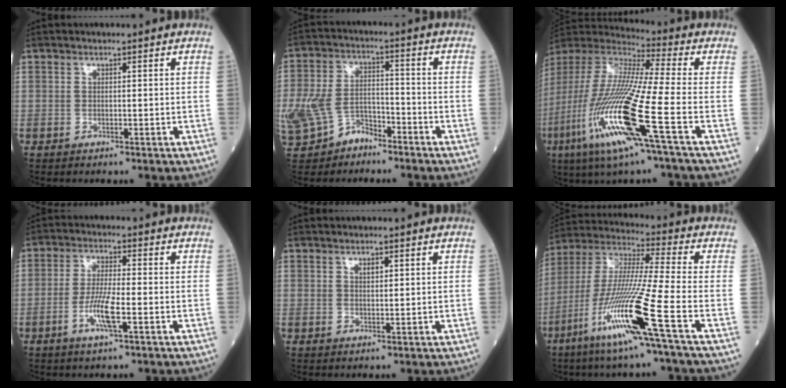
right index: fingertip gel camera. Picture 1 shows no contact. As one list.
[{"total": 10.8, "force": [-6.8, 6.4, 5.5], "torque": [-0.124, 0.011, -0.123]}, {"total": 20.8, "force": [-7.9, 0.3, 19.2], "torque": [-0.445, -0.045, -0.164]}, {"total": 6.2, "force": [-2.4, 0.6, 5.7], "torque": [-0.116, -0.006, -0.046]}, {"total": 1.3, "force": [0.7, 0.5, 1.0], "torque": [-0.017, 0.000, 0.011]}, {"total": 16.6, "force": [-7.4, -1.6, 14.7], "torque": [-0.307, -0.031, -0.146]}]